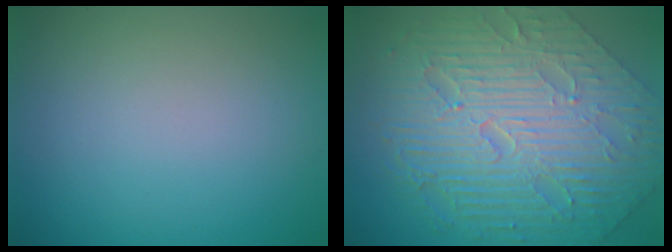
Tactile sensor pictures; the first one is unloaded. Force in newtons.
{"total": 11.2, "press": 7.3, "slide": 8.4}